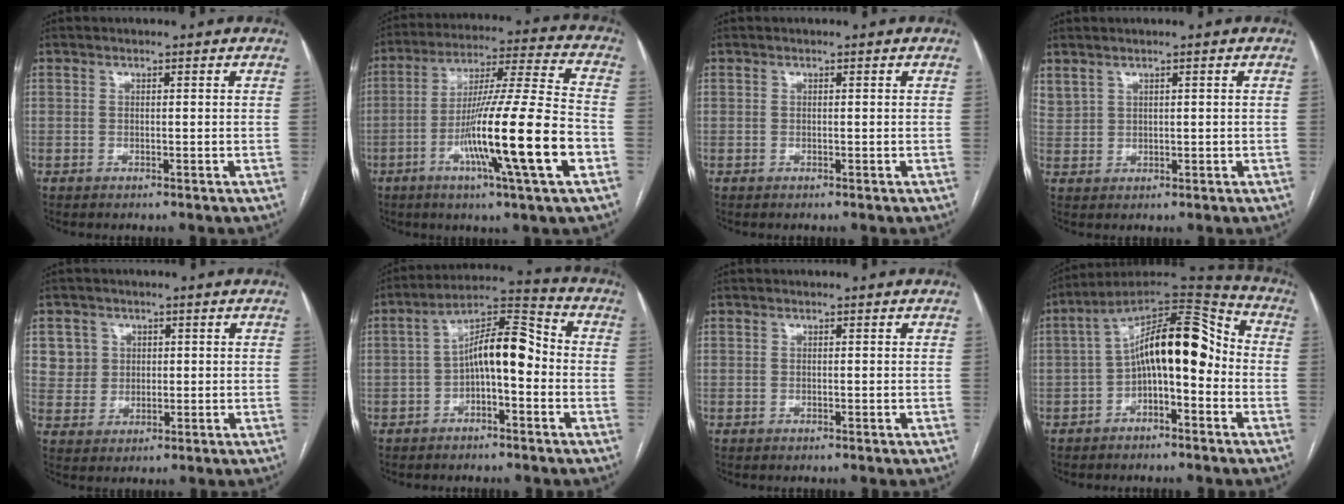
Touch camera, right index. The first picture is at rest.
{"total": 19.0, "force": [-6.2, -0.6, 18.0], "torque": [-0.308, -0.012, -0.110]}
{"total": 0.0}
{"total": 2.9, "force": [2.2, 1.6, 0.9], "torque": [-0.025, 0.009, 0.057]}
{"total": 4.9, "force": [1.7, 4.6, 0.2], "torque": [0.006, 0.009, 0.036]}
{"total": 9.7, "force": [-1.4, 3.1, 9.0], "torque": [-0.155, 0.041, -0.023]}
{"total": 0.0}
{"total": 14.5, "force": [-1.1, 5.3, 13.5], "torque": [-0.219, 0.058, -0.017]}